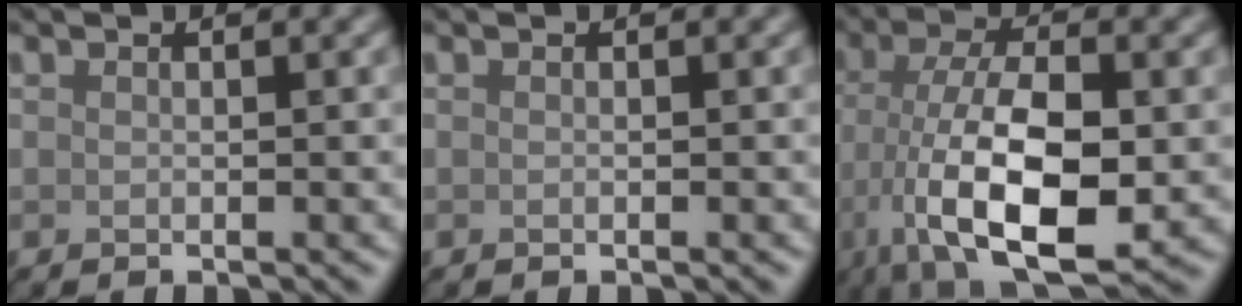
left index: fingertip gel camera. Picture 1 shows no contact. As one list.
[{"total": 0.0}, {"total": 12.5, "force": [-3.1, 5.3, 10.9], "torque": [-0.201, -0.009, -0.055]}]